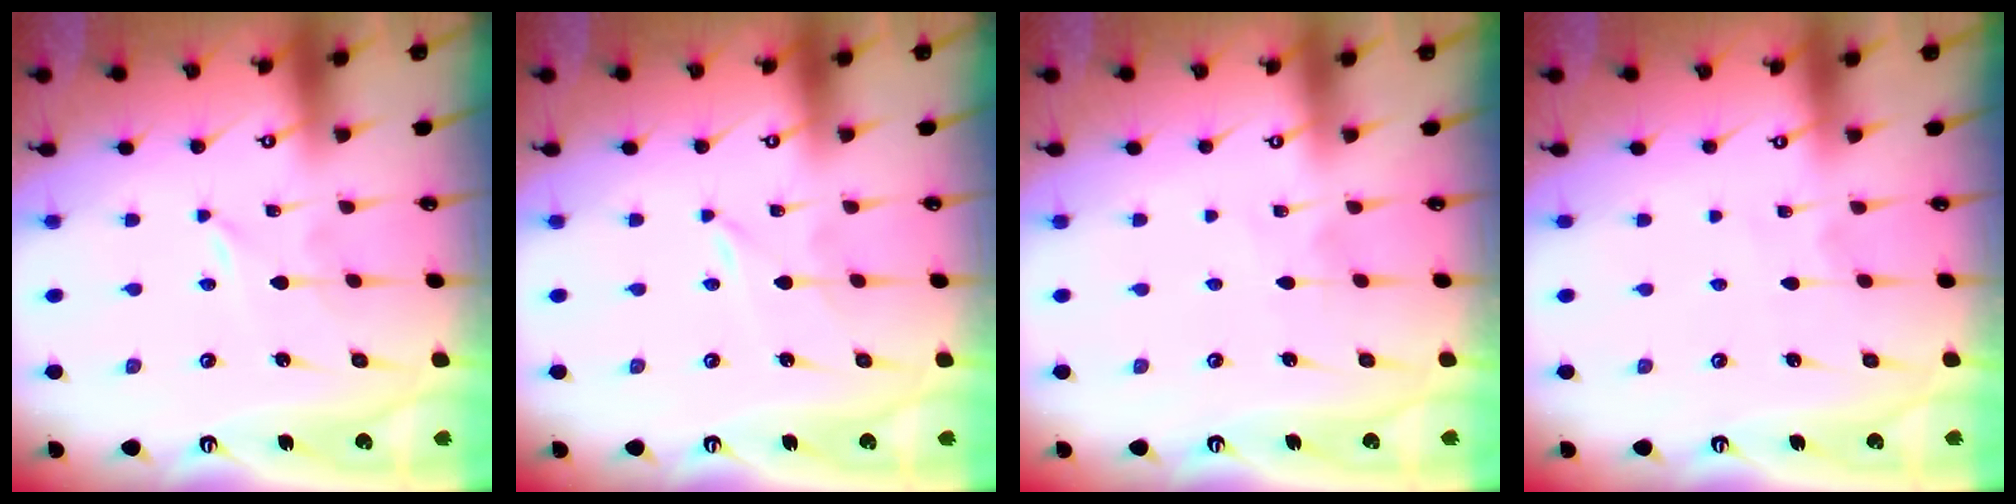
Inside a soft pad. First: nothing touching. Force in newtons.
{"total": 0.0}
{"total": 3.5, "press": 3.5, "slide": 0.4}
{"total": 1.7, "press": 1.7, "slide": 0.2}